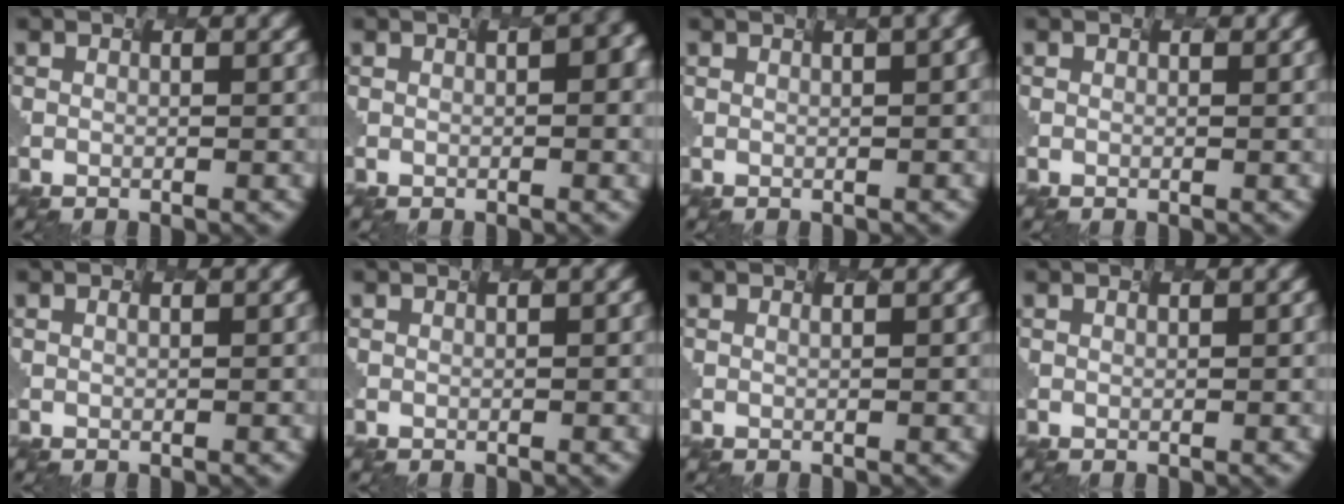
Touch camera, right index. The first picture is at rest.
{"total": 4.3, "force": [1.1, 1.9, 3.8], "torque": [-0.019, 0.037, 0.020]}
{"total": 4.7, "force": [2.3, 1.5, 3.8], "torque": [-0.036, 0.038, 0.039]}
{"total": 1.1, "force": [0.6, 0.6, 0.7], "torque": [0.002, 0.015, 0.010]}
{"total": 0.5, "force": [-0.1, 0.1, 0.5], "torque": [-0.002, 0.001, 0.006]}
{"total": 1.4, "force": [0.5, 0.5, 1.2], "torque": [-0.009, 0.014, 0.013]}
{"total": 0.0}
{"total": 0.9, "force": [0.4, 0.3, 0.8], "torque": [-0.004, 0.008, 0.010]}